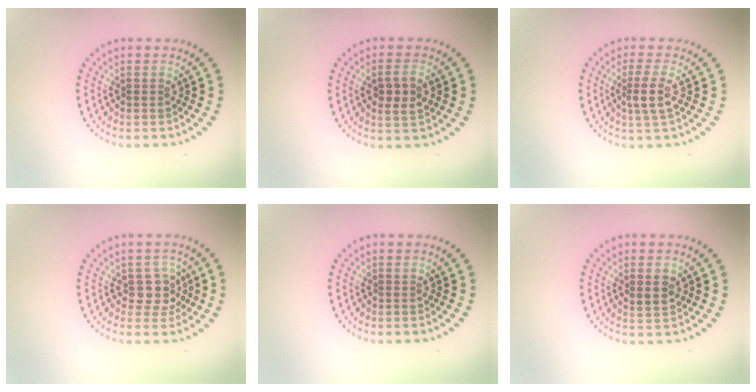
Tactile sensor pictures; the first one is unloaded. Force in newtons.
{"total": 2.7, "press": 2.6, "slide": 0.5}
{"total": 2.4, "press": 2.1, "slide": 1.2}
{"total": 2.4, "press": 2.1, "slide": 1.3}
{"total": 0.0}
{"total": 1.8, "press": 1.7, "slide": 0.4}